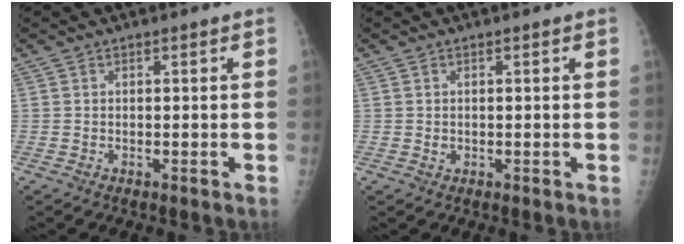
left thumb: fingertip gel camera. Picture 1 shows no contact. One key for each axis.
{"total": 0.7, "fx": 0.1, "fy": 0.6, "fz": 0.3, "tx": -0.002, "ty": 0.000, "tz": 0.002}